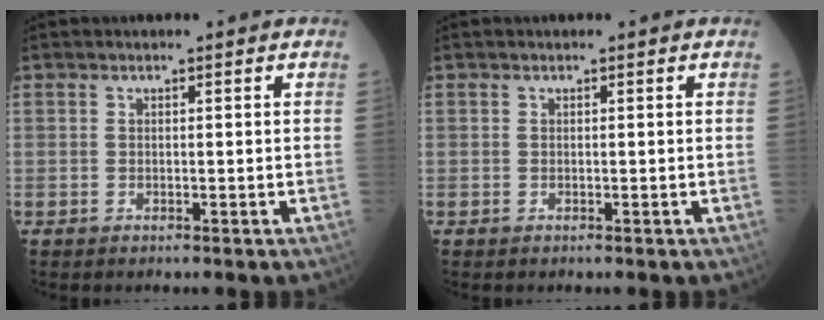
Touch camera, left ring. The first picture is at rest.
{"total": 0.0}